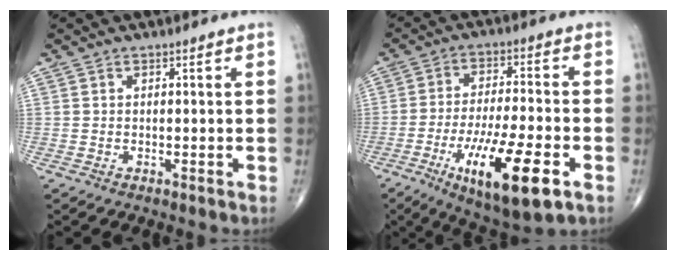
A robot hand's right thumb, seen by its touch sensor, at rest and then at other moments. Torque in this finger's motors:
{"motor_torque": [2.10, 1.96, 0.29, -0.32, 0.33]}